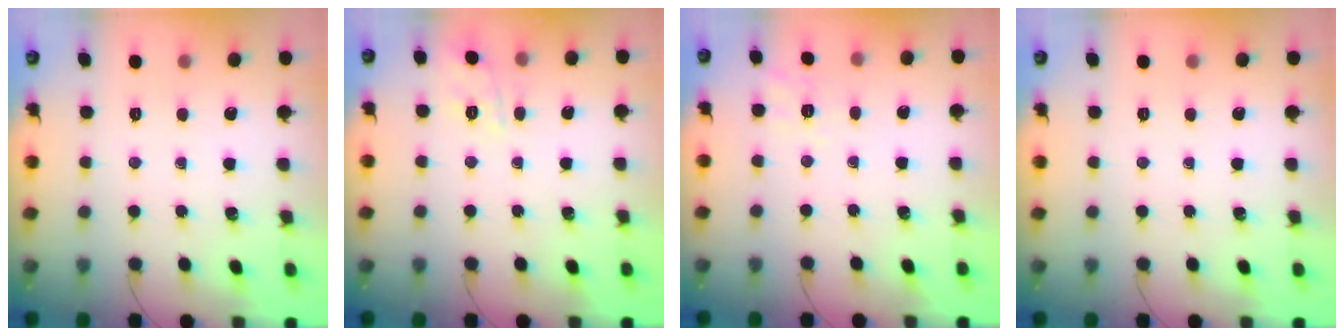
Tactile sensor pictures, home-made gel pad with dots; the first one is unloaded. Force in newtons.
{"total": 2.4, "press": 2.0, "slide": 1.3}
{"total": 2.1, "press": 0.1, "slide": 2.1}
{"total": 0.0}